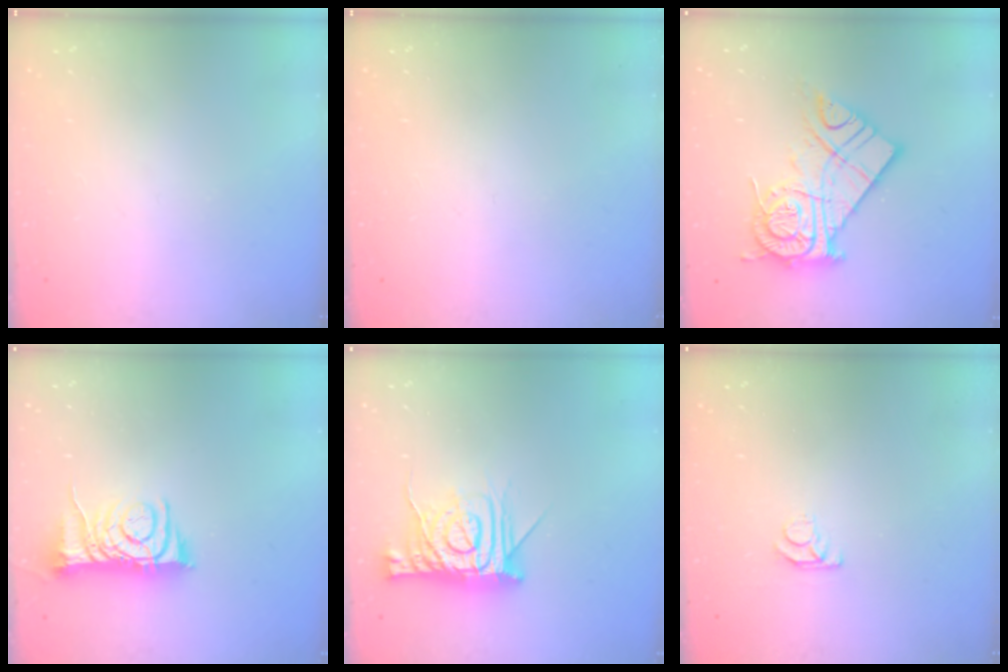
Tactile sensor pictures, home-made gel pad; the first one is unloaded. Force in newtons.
{"total": 0.0}
{"total": 15.8, "press": 15.7, "slide": 1.3}
{"total": 8.8, "press": 8.8, "slide": 0.3}
{"total": 14.3, "press": 14.3, "slide": 1.0}
{"total": 4.6, "press": 4.6, "slide": 0.3}